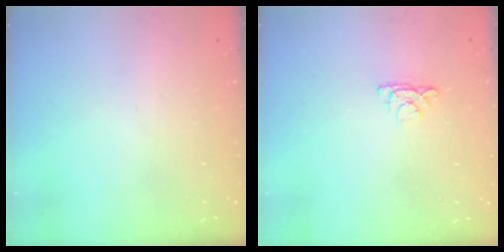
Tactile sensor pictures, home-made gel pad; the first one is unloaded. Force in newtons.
{"total": 4.0, "press": 4.0, "slide": 0.5}